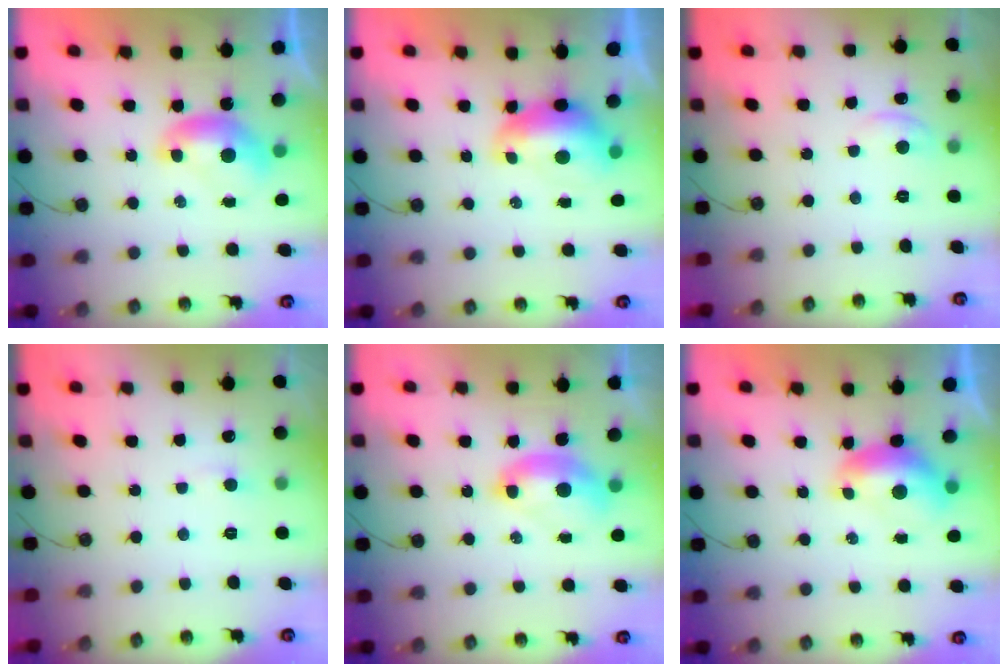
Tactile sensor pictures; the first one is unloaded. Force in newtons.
{"total": 1.2, "press": 1.1, "slide": 0.5}
{"total": 0.0}
{"total": 1.9, "press": 1.8, "slide": 0.4}
{"total": 2.5, "press": 2.5, "slide": 0.6}
{"total": 0.5, "press": 0.1, "slide": 0.5}